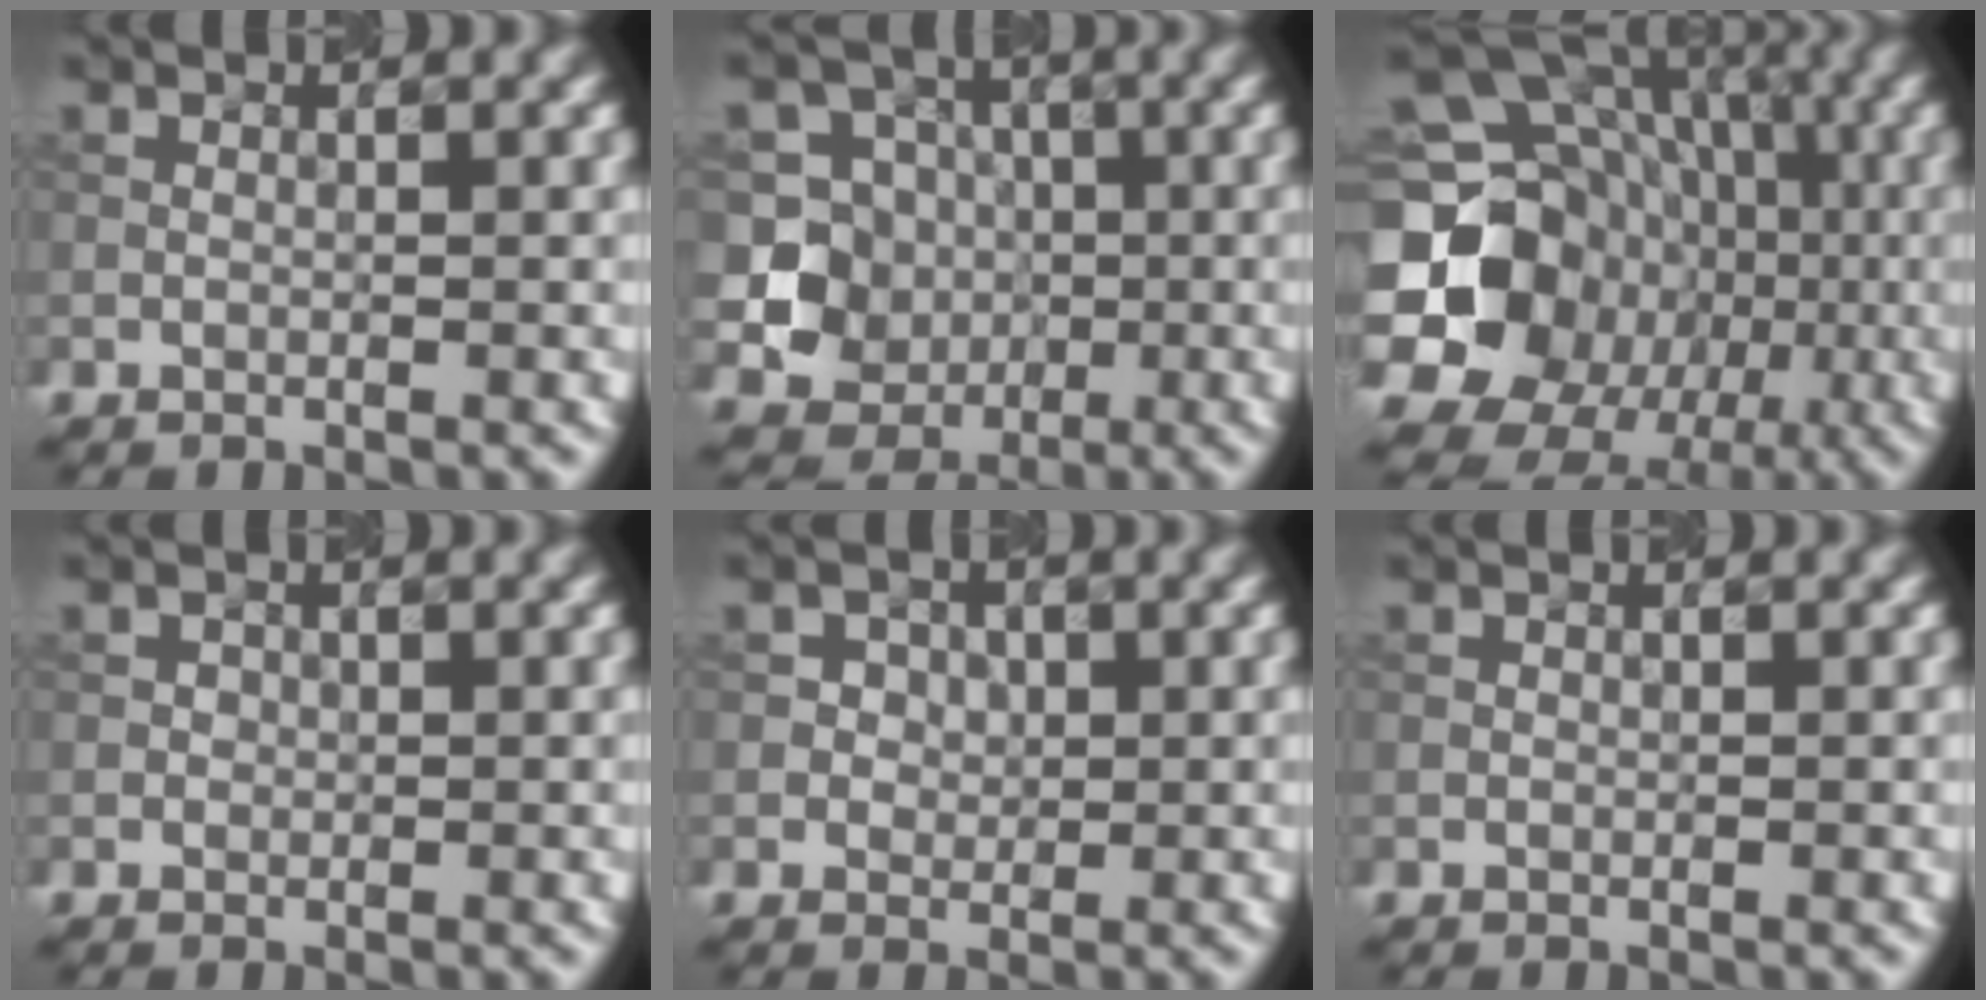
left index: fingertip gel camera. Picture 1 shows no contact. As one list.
[{"total": 7.0, "force": [-1.0, 6.7, 2.0], "torque": [-0.025, 0.011, -0.040]}, {"total": 21.1, "force": [-3.0, 18.9, 9.0], "torque": [-0.175, -0.009, -0.083]}, {"total": 0.7, "force": [0.1, 0.6, 0.2], "torque": [0.003, 0.002, 0.001]}, {"total": 2.4, "force": [0.8, 2.0, 1.0], "torque": [-0.015, 0.001, 0.015]}, {"total": 0.0}]